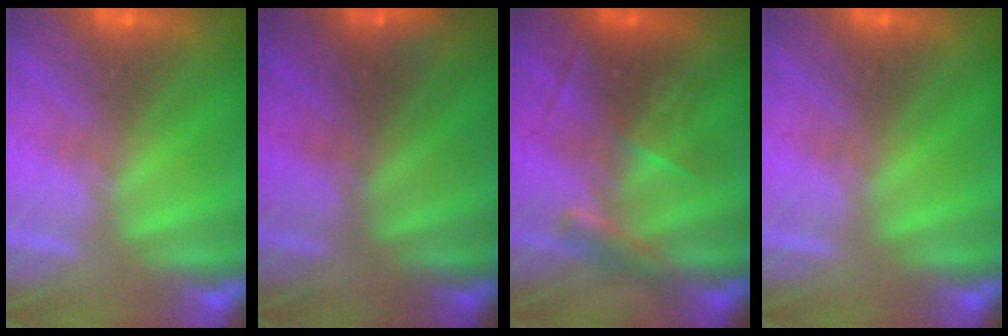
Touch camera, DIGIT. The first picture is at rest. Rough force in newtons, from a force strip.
{"total": 1.4}
{"total": 2.9}
{"total": 0.0}